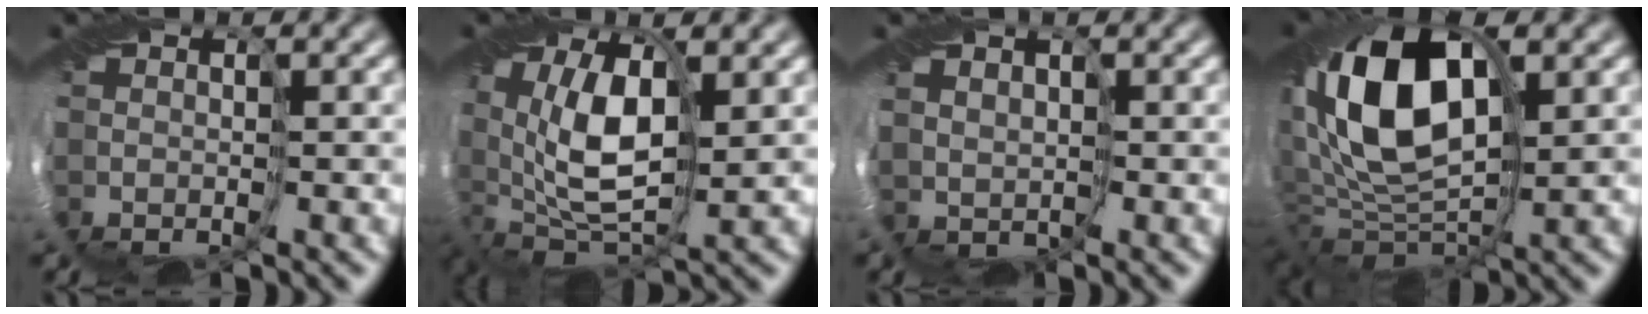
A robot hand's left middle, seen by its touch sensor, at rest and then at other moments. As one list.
[{"total": 9.9, "force": [0.9, 6.0, 7.8], "torque": [-0.178, -0.006, 0.021]}, {"total": 1.7, "force": [0.6, 1.4, 0.8], "torque": [-0.017, -0.001, 0.010]}, {"total": 13.0, "force": [1.2, 7.4, 10.5], "torque": [-0.211, 0.012, 0.016]}]